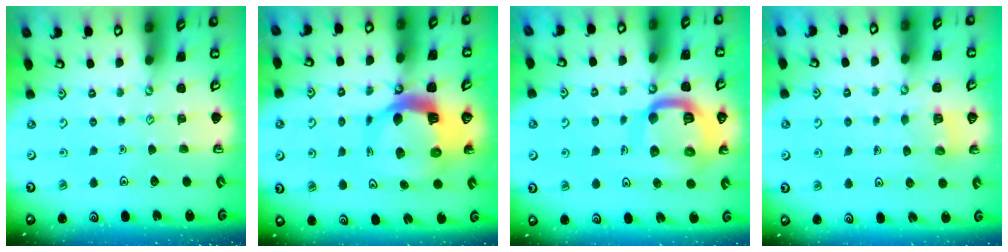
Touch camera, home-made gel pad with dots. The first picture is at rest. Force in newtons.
{"total": 12.6, "press": 12.5, "slide": 1.5}
{"total": 17.4, "press": 17.3, "slide": 1.7}
{"total": 2.2, "press": 2.2, "slide": 0.1}